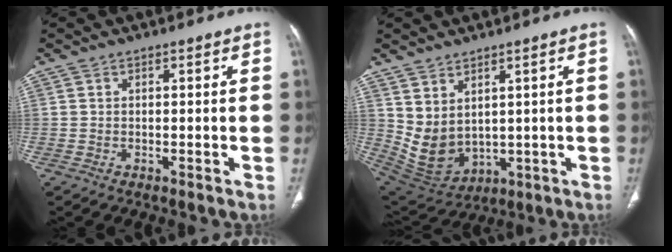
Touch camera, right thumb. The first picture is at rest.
{"total": 9.0, "force": [2.9, 5.8, 6.2], "torque": [-0.101, -0.025, 0.089]}